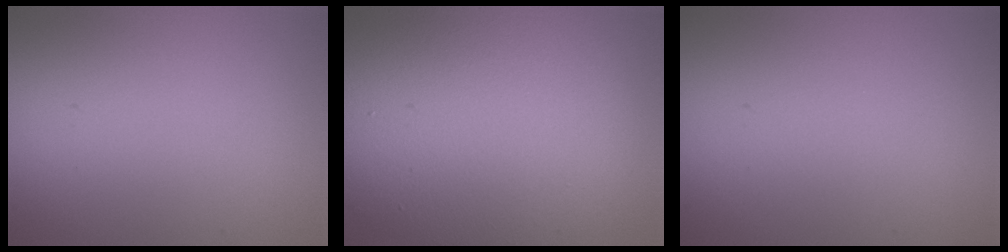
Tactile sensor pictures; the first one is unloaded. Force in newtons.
{"total": 11.6, "press": 11.6, "slide": 0.6}
{"total": 0.0}